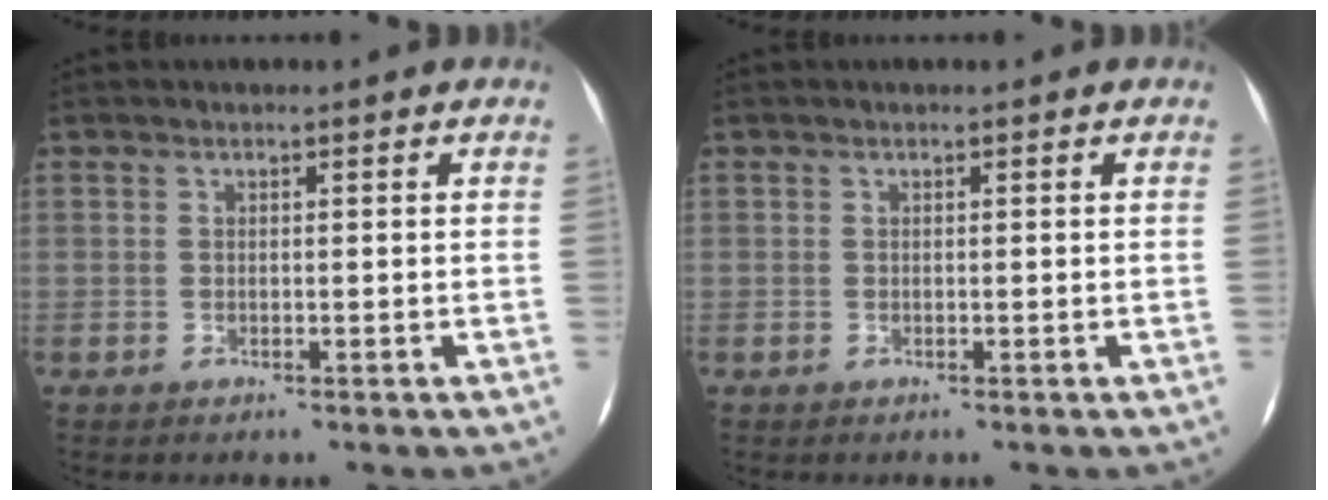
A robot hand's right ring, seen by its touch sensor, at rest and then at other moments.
{"total": 0.0}